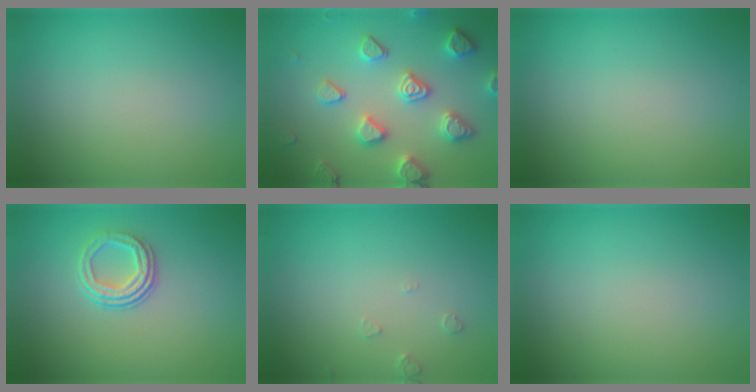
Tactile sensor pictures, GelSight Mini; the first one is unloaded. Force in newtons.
{"total": 4.7, "press": 4.4, "slide": 1.5}
{"total": 0.0}
{"total": 3.1, "press": 2.4, "slide": 1.9}
{"total": 0.9, "press": 0.9, "slide": 0.2}
{"total": 0.0}